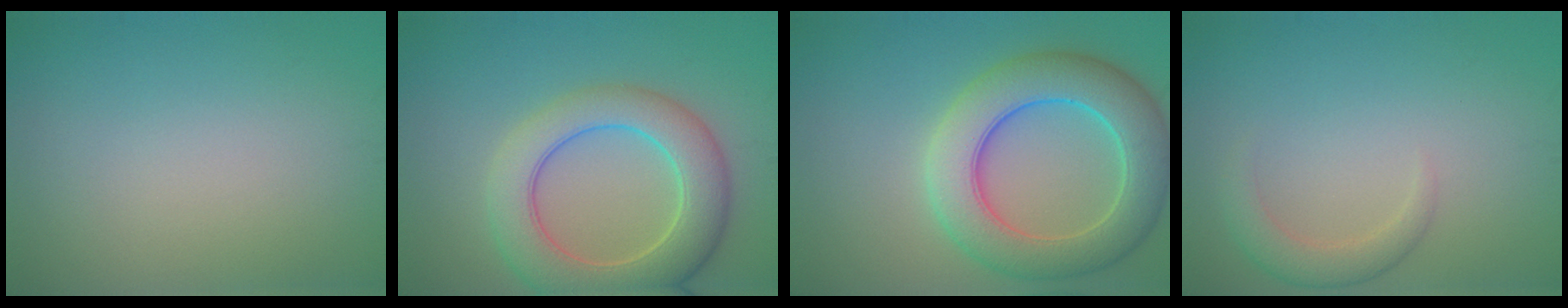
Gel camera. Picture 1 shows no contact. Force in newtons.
{"total": 7.9, "press": 7.8, "slide": 0.5}
{"total": 8.6, "press": 8.6, "slide": 0.1}
{"total": 2.4, "press": 2.3, "slide": 0.3}